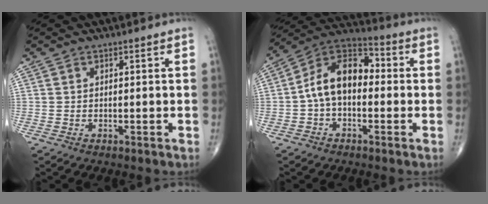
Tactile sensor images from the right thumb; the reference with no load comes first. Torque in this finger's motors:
{"motor_torque": [1.72, 1.76, 0.94, -0.47, 0.12]}